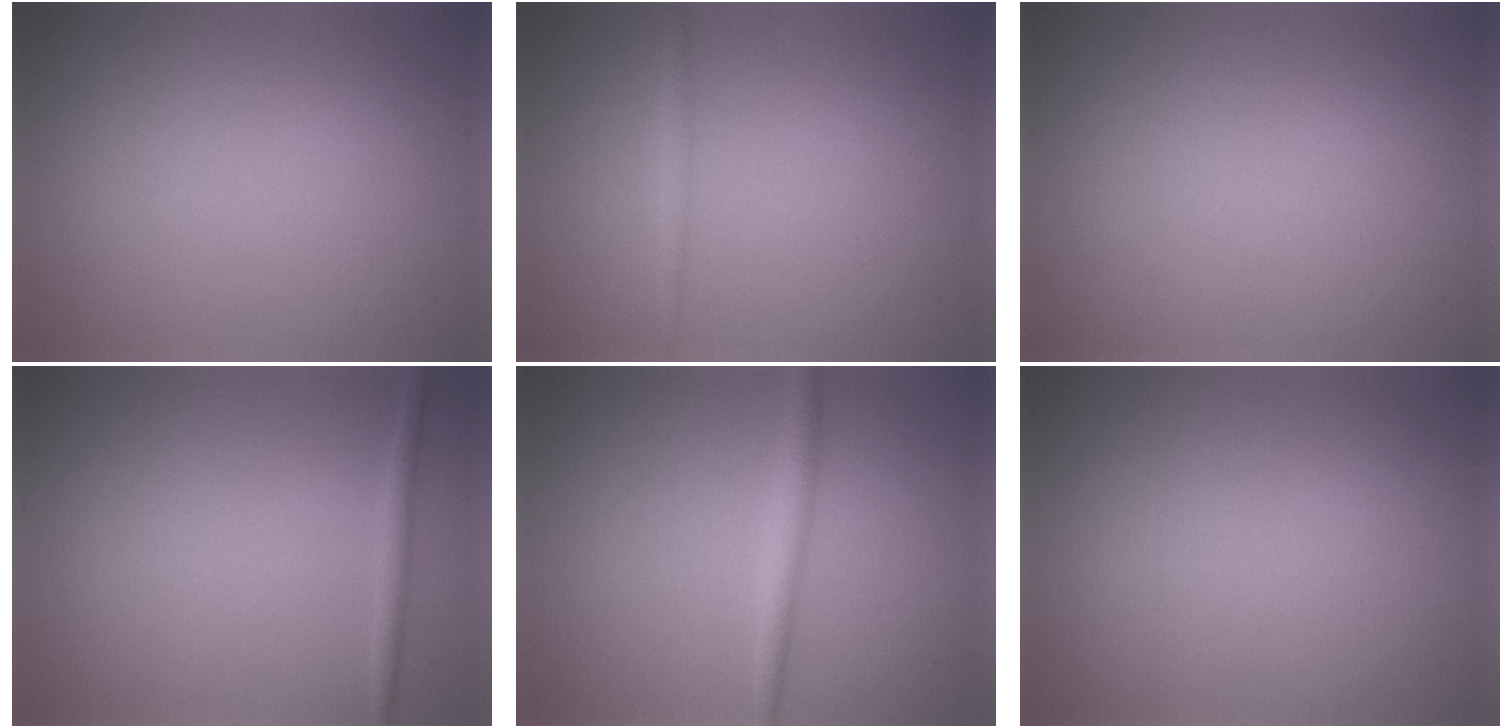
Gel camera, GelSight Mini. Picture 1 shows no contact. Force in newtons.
{"total": 1.0, "press": 1.0, "slide": 0.0}
{"total": 0.0}
{"total": 1.3, "press": 1.3, "slide": 0.1}
{"total": 2.0, "press": 2.0, "slide": 0.0}
{"total": 0.0}